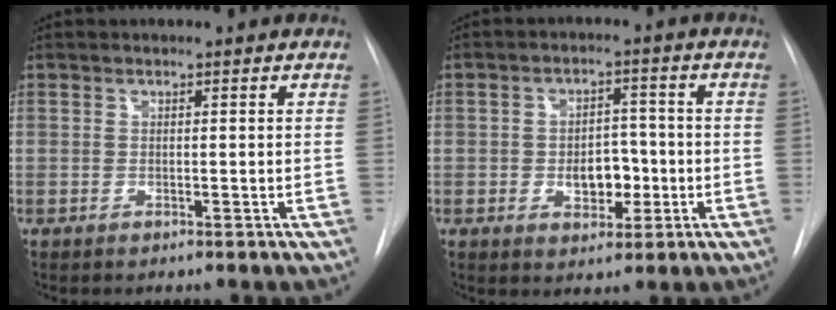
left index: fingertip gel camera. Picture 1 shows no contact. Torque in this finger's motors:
{"motor_torque": [0.46, -0.17, 0.11, 0.03]}